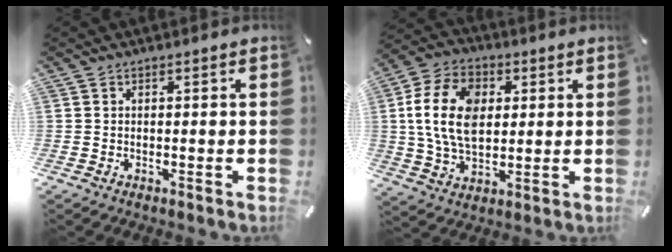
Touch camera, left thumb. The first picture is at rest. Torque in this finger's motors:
{"motor_torque": [0.69, 0.63, 0.56, -0.11, 0.57]}